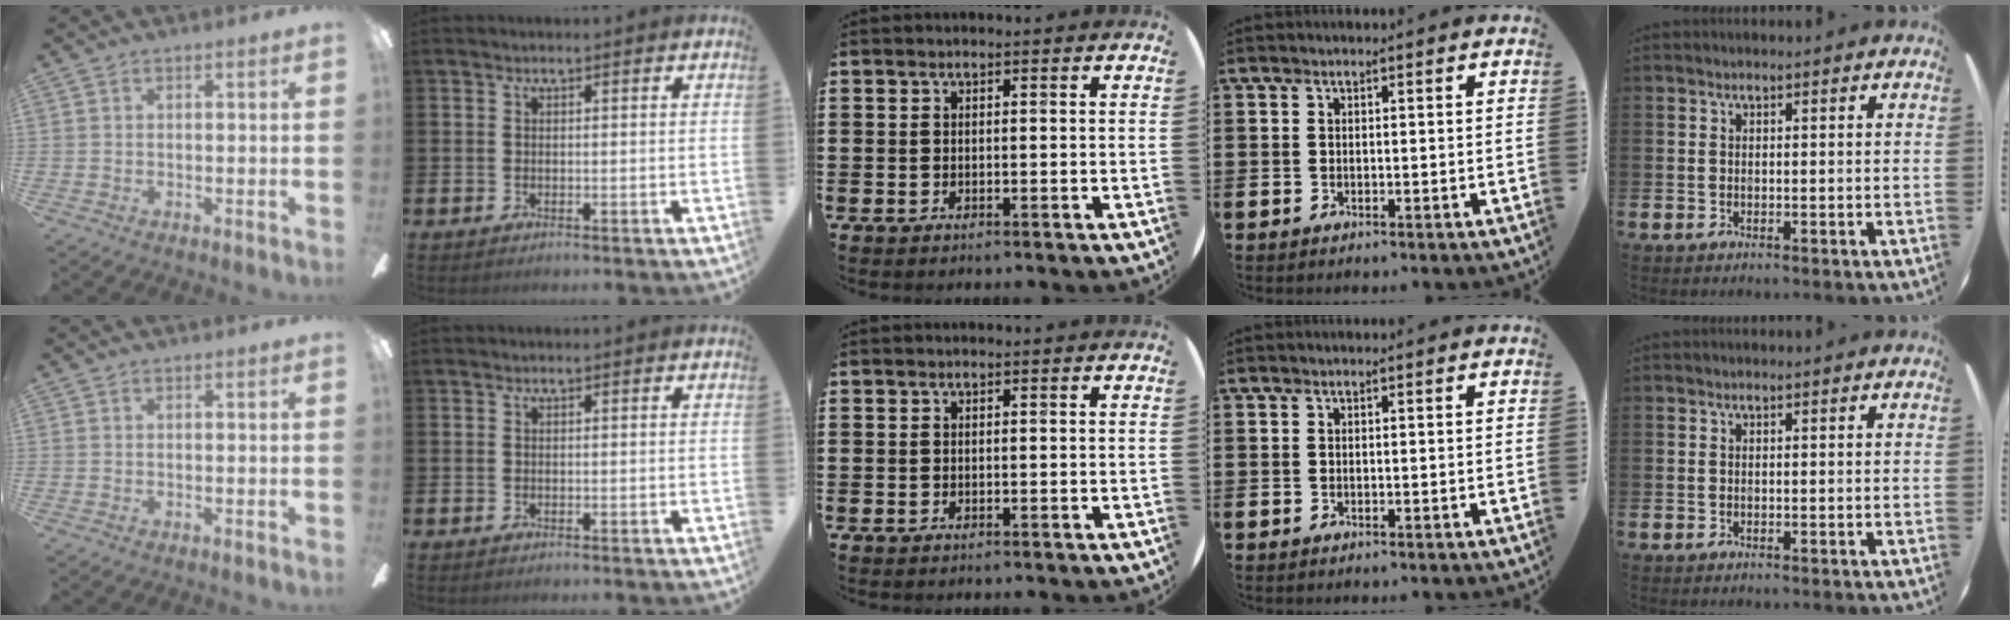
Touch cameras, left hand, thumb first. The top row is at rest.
{}